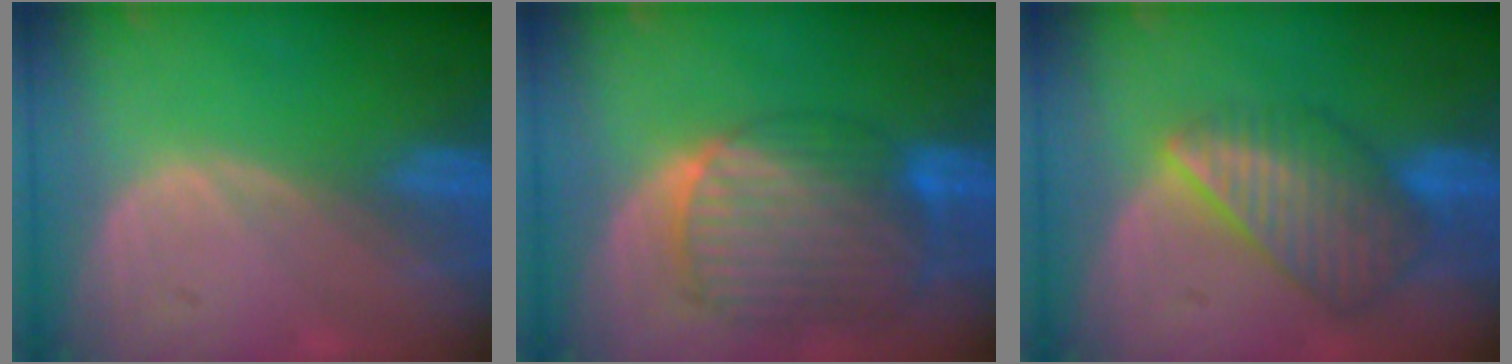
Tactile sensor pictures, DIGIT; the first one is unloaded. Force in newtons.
{"total": 10.6, "press": 9.0, "slide": 5.5}
{"total": 8.7, "press": 7.6, "slide": 4.3}